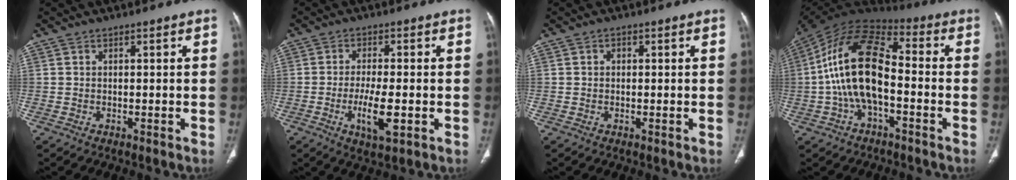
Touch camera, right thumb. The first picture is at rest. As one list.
[{"total": 7.2, "force": [-1.9, 2.1, 6.6], "torque": [-0.125, -0.010, -0.032]}, {"total": 1.0, "force": [0.1, 0.8, 0.5], "torque": [-0.002, 0.002, -0.001]}, {"total": 17.1, "force": [-2.3, 8.8, 14.6], "torque": [-0.274, 0.043, -0.048]}]